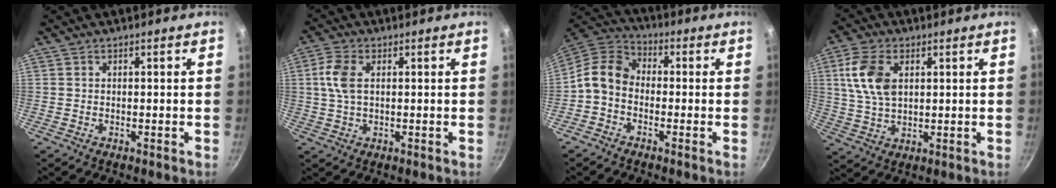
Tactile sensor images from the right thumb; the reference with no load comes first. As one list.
[{"total": 5.7, "force": [1.1, 3.2, 4.6], "torque": [-0.099, 0.009, 0.021]}, {"total": 8.6, "force": [-2.0, 6.4, 5.3], "torque": [-0.093, 0.043, -0.062]}, {"total": 10.1, "force": [2.8, 6.1, 7.5], "torque": [-0.140, -0.003, 0.055]}]